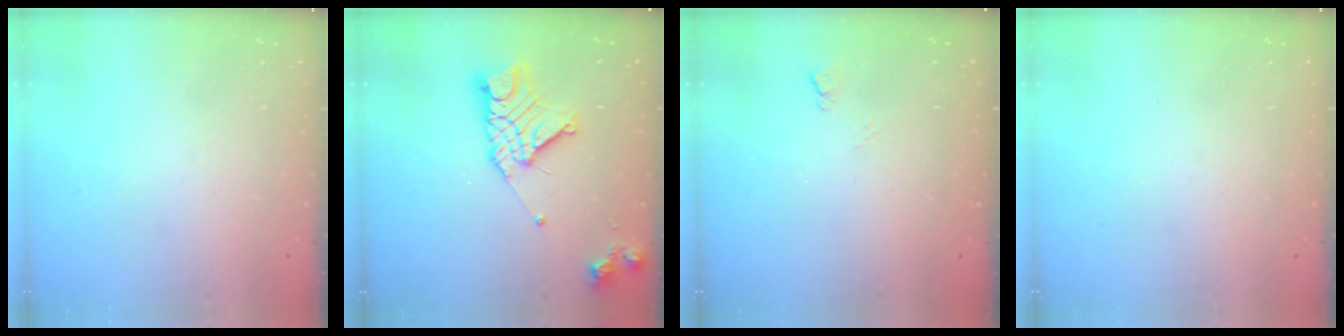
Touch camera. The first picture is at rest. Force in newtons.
{"total": 15.0, "press": 14.9, "slide": 1.4}
{"total": 4.2, "press": 4.1, "slide": 0.7}
{"total": 0.0}